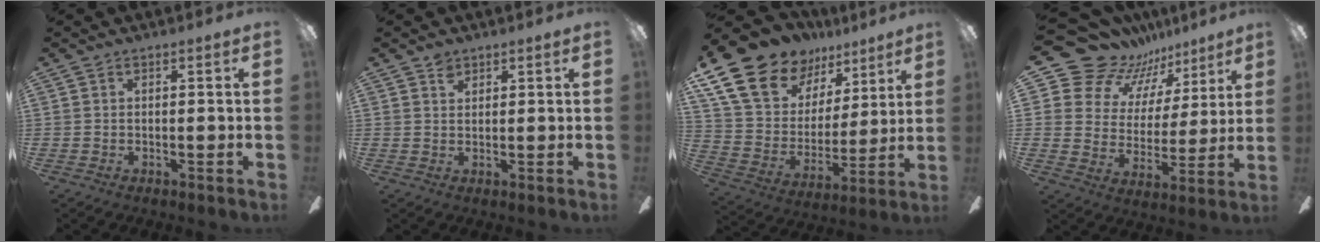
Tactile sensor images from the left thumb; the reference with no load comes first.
{"total": 2.2, "force": [1.8, 1.2, 0.6], "torque": [-0.007, -0.006, 0.032]}
{"total": 20.1, "force": [13.5, 12.1, 8.6], "torque": [-0.184, -0.082, 0.263]}
{"total": 15.6, "force": [12.6, 8.7, 2.8], "torque": [-0.080, -0.100, 0.236]}